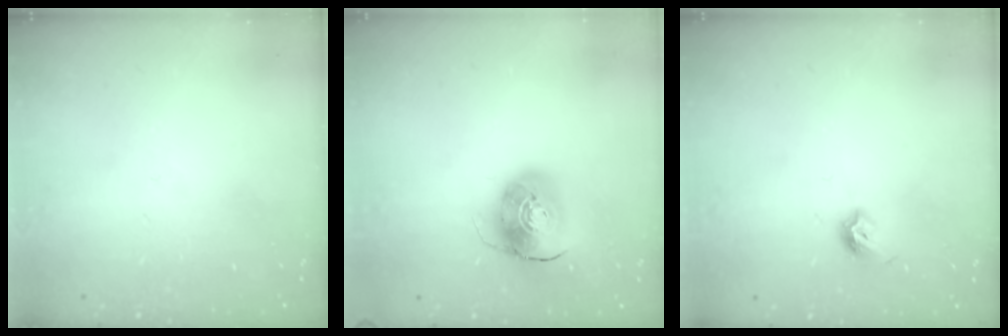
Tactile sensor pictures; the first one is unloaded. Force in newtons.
{"total": 9.8, "press": 9.7, "slide": 1.4}
{"total": 6.8, "press": 6.7, "slide": 0.8}